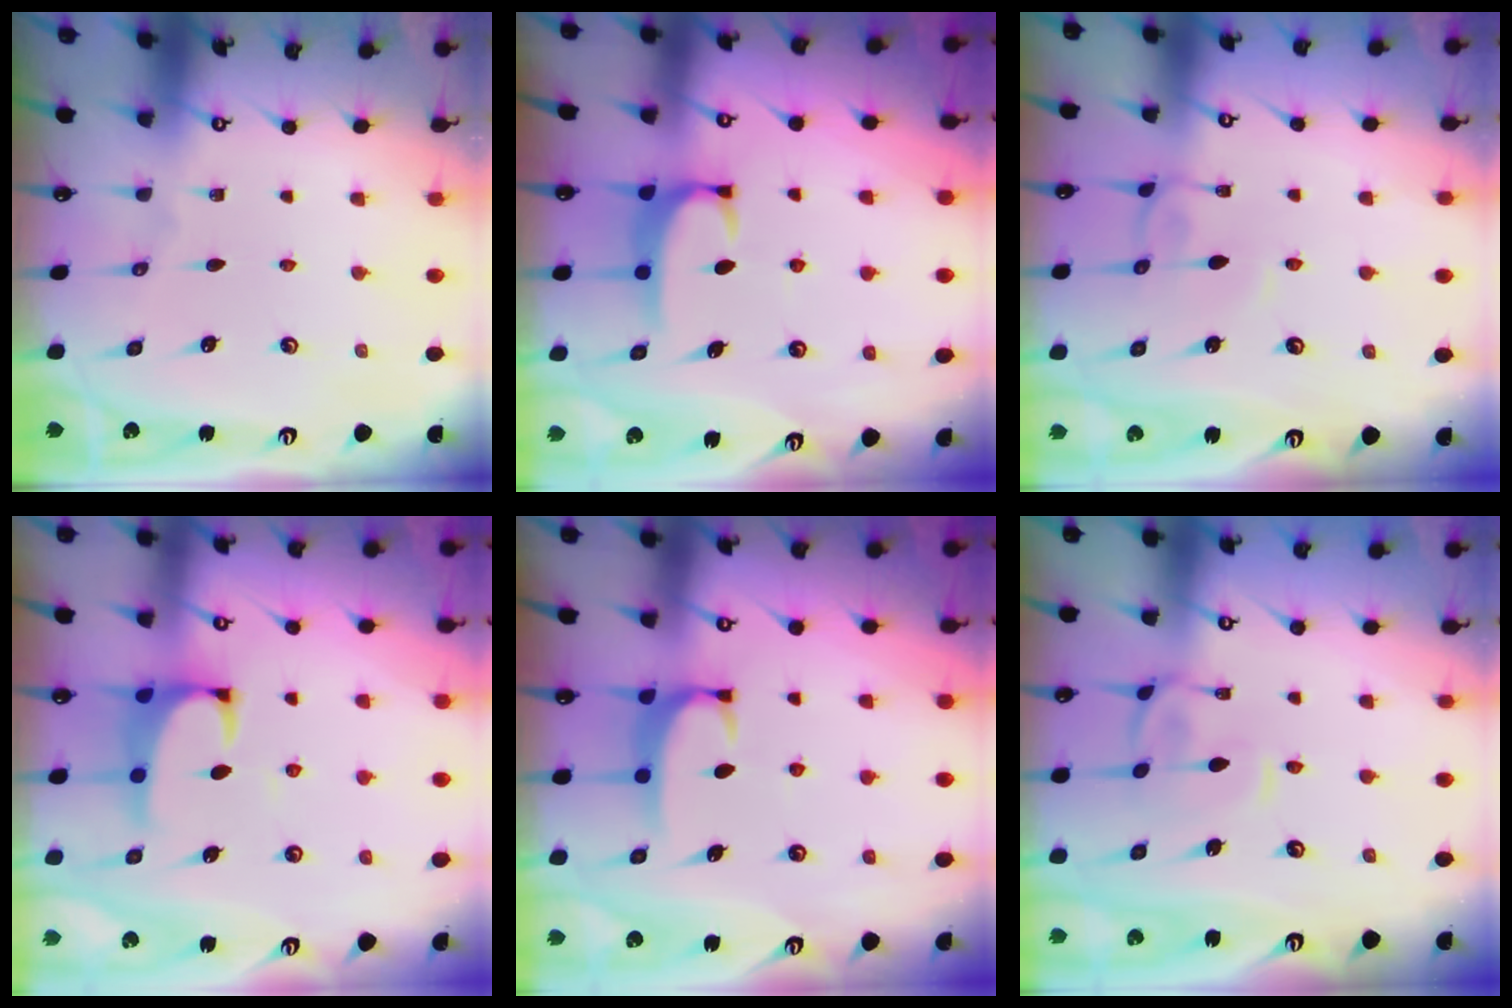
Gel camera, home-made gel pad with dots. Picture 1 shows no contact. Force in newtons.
{"total": 2.1, "press": 2.0, "slide": 0.5}
{"total": 3.9, "press": 3.9, "slide": 0.1}
{"total": 1.5, "press": 1.3, "slide": 0.8}
{"total": 1.8, "press": 1.7, "slide": 0.5}
{"total": 0.8, "press": 0.4, "slide": 0.6}